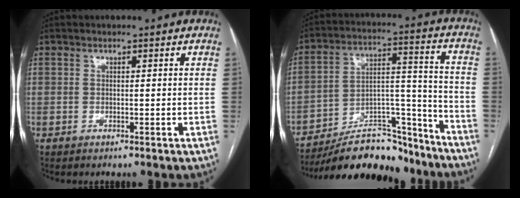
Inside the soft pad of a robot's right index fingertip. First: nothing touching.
{"total": 19.9, "force": [-17.8, 5.7, 6.9], "torque": [-0.106, 0.031, -0.282]}